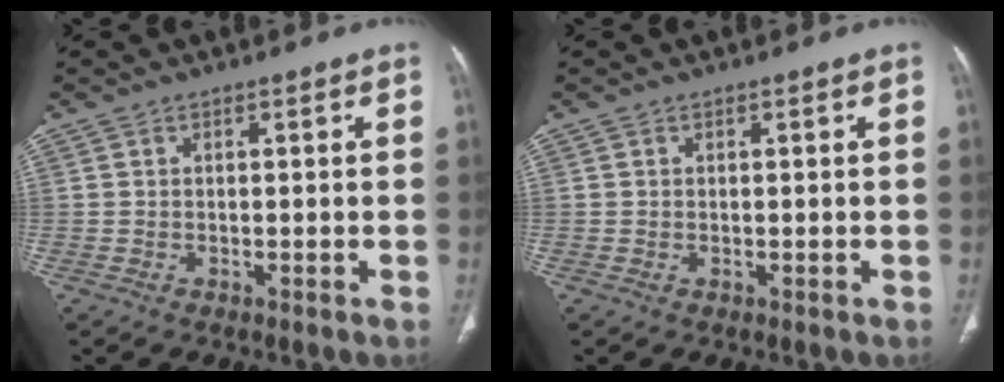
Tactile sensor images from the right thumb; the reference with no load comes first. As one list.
[{"total": 0.0}]